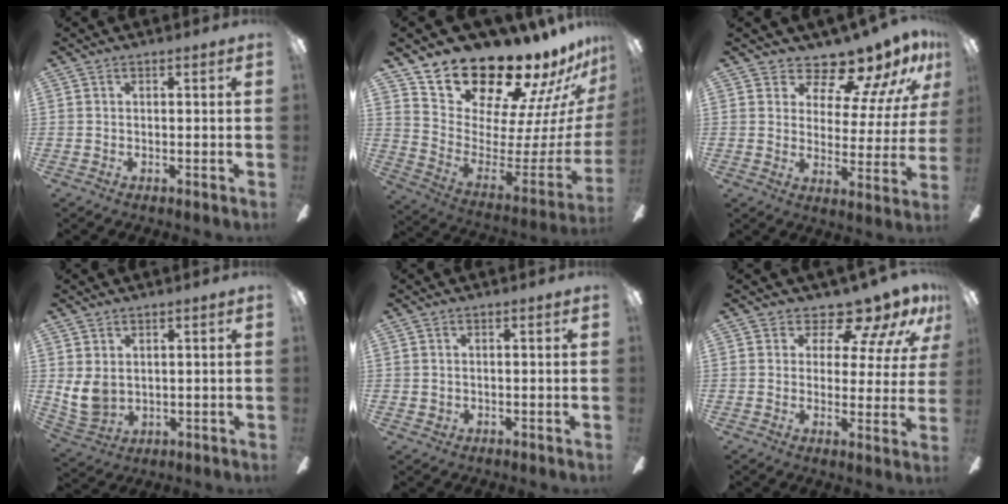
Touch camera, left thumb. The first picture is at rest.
{"total": 17.3, "force": [16.3, 4.9, 3.1], "torque": [-0.054, -0.167, 0.291]}
{"total": 13.0, "force": [11.2, 3.8, 5.4], "torque": [-0.091, -0.093, 0.191]}
{"total": 6.9, "force": [2.3, 5.2, 3.9], "torque": [-0.104, -0.010, 0.047]}
{"total": 0.8, "force": [0.4, 0.7, 0.0], "torque": [0.000, 0.004, 0.007]}
{"total": 11.5, "force": [9.5, 4.2, 5.0], "torque": [-0.082, -0.072, 0.167]}